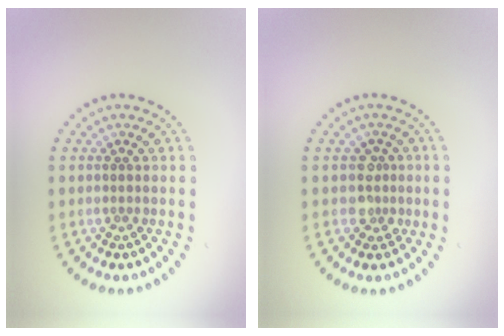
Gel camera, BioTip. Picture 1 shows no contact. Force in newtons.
{"total": 1.9, "press": 1.5, "slide": 1.1}